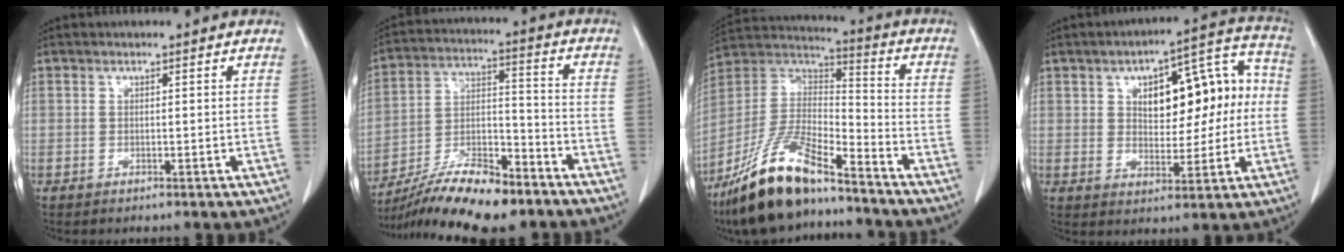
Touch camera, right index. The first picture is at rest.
{"total": 16.3, "force": [-12.9, 3.5, 9.2], "torque": [-0.177, -0.001, -0.229]}
{"total": 17.5, "force": [-13.3, 4.1, 10.7], "torque": [-0.222, -0.007, -0.248]}
{"total": 14.1, "force": [1.8, 6.7, 12.3], "torque": [-0.160, 0.050, 0.038]}